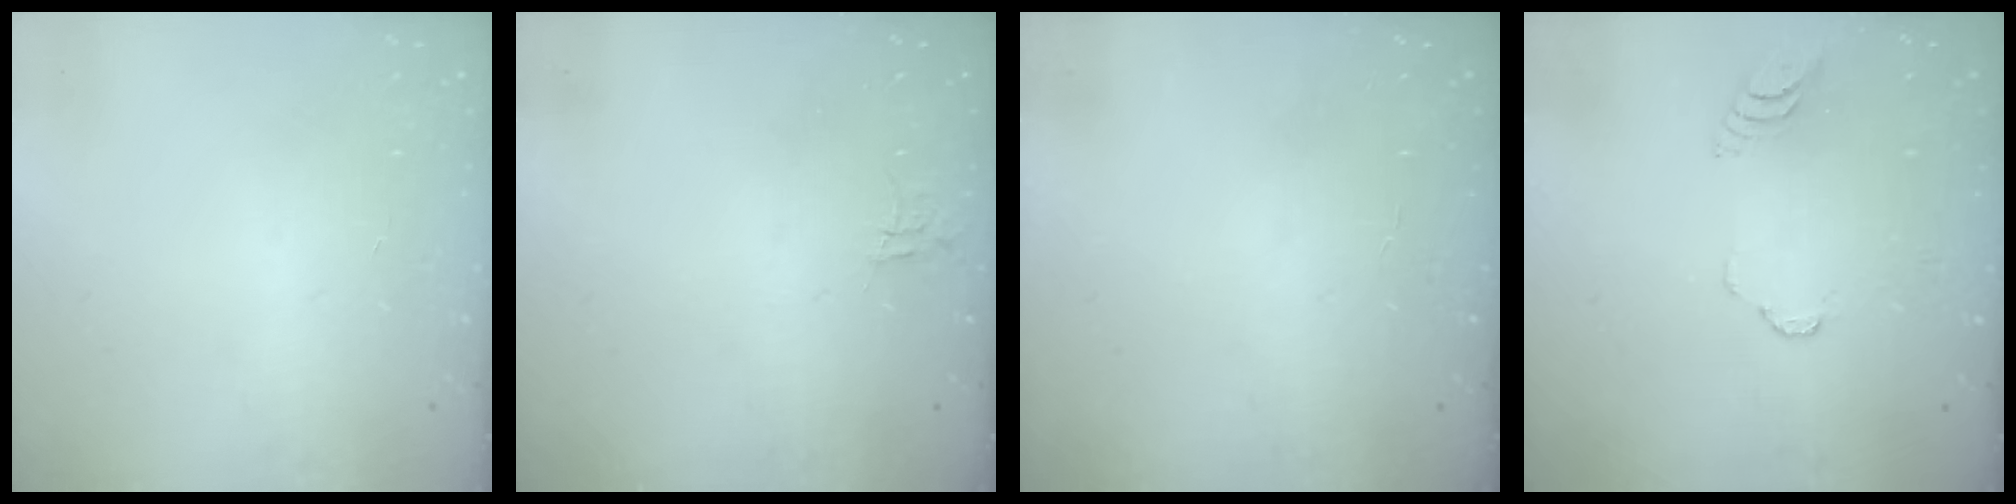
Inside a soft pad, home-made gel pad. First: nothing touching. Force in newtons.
{"total": 4.2, "press": 4.1, "slide": 0.3}
{"total": 0.9, "press": 0.9, "slide": 0.1}
{"total": 3.9, "press": 3.9, "slide": 0.3}